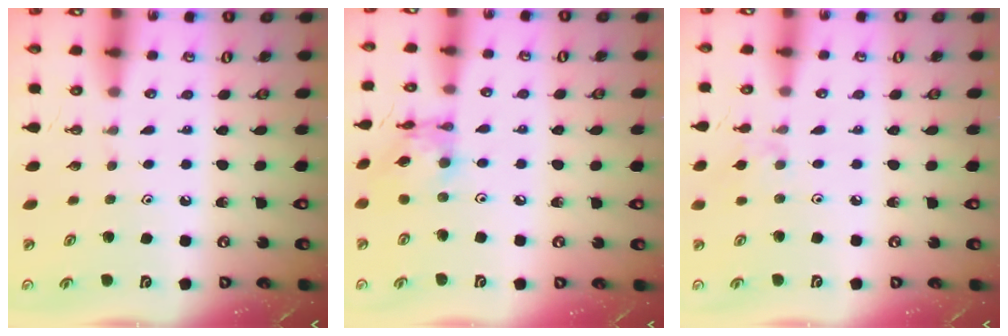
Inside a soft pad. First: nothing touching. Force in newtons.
{"total": 11.8, "press": 11.7, "slide": 1.1}
{"total": 3.4, "press": 3.3, "slide": 0.5}